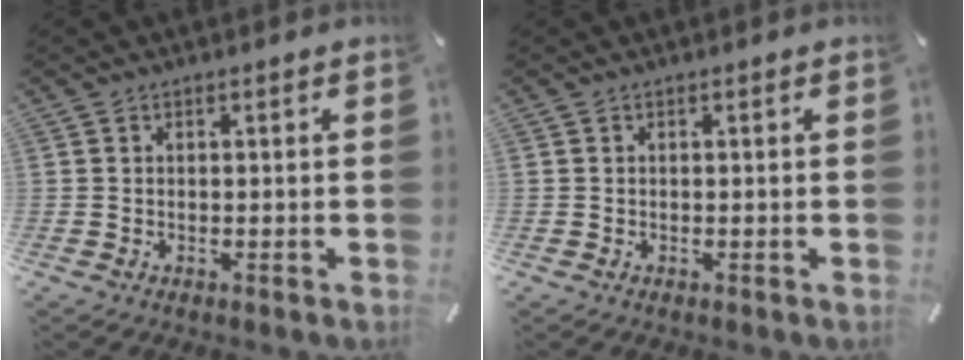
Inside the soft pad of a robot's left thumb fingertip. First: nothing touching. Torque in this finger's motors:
{"motor_torque": [-0.02, 0.01, -0.02, 0.01, 0.00]}